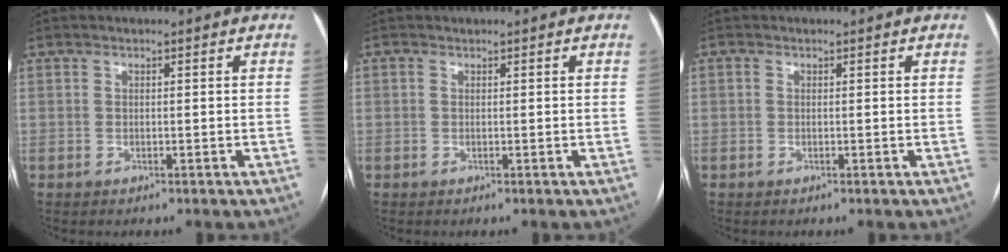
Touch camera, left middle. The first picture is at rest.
{"total": 0.0}
{"total": 0.0}